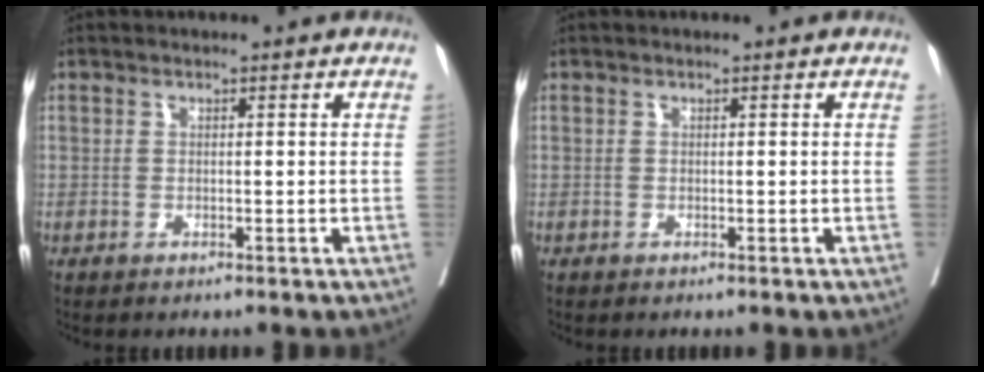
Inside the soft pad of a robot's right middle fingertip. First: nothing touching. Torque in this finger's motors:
{"motor_torque": [-0.01, 0.01, 0.00, 0.00]}